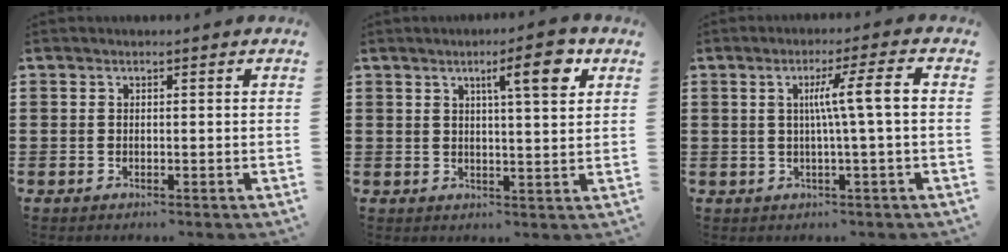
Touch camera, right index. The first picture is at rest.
{"total": 7.0, "force": [3.4, 1.1, 6.0], "torque": [-0.094, -0.004, 0.047]}
{"total": 6.3, "force": [0.3, -0.3, 6.3], "torque": [-0.117, 0.000, -0.005]}